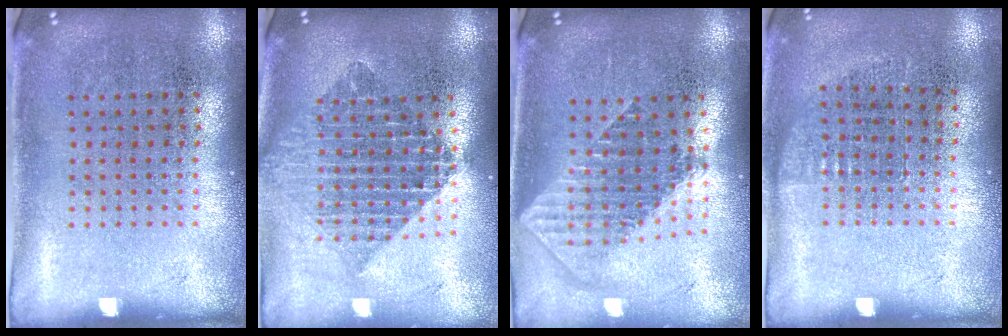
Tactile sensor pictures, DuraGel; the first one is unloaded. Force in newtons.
{"total": 2.1, "press": 1.7, "slide": 1.3}
{"total": 1.8, "press": 1.5, "slide": 1.0}
{"total": 0.7, "press": 0.6, "slide": 0.3}